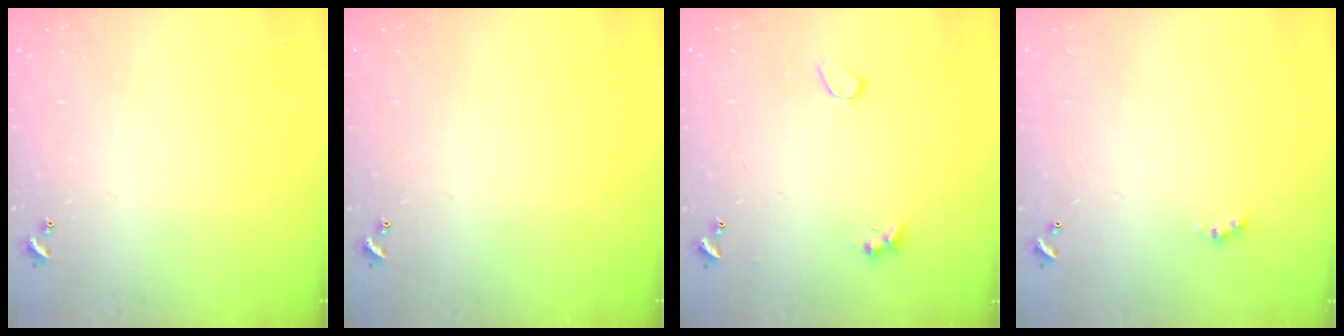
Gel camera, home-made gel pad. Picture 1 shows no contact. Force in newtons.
{"total": 0.0}
{"total": 3.5, "press": 3.3, "slide": 0.9}
{"total": 0.0}